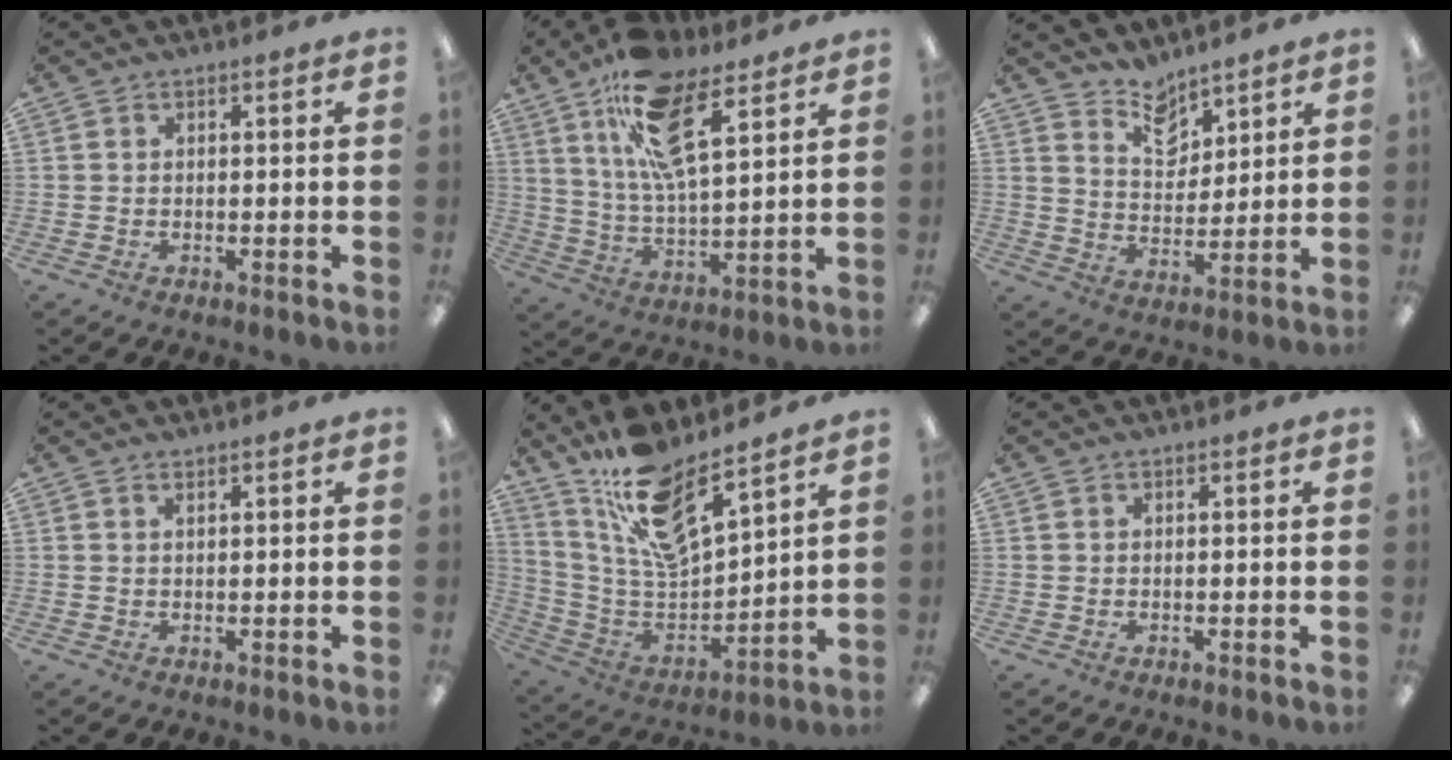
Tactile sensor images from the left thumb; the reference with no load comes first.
{"total": 17.5, "force": [10.1, 6.9, 12.5], "torque": [-0.226, -0.026, 0.176]}
{"total": 8.4, "force": [7.2, 4.0, 1.7], "torque": [-0.023, -0.050, 0.133]}
{"total": 0.9, "force": [0.8, 0.0, 0.4], "torque": [-0.008, 0.000, 0.014]}
{"total": 16.1, "force": [12.8, 4.6, 8.7], "torque": [-0.177, -0.091, 0.227]}
{"total": 0.0}